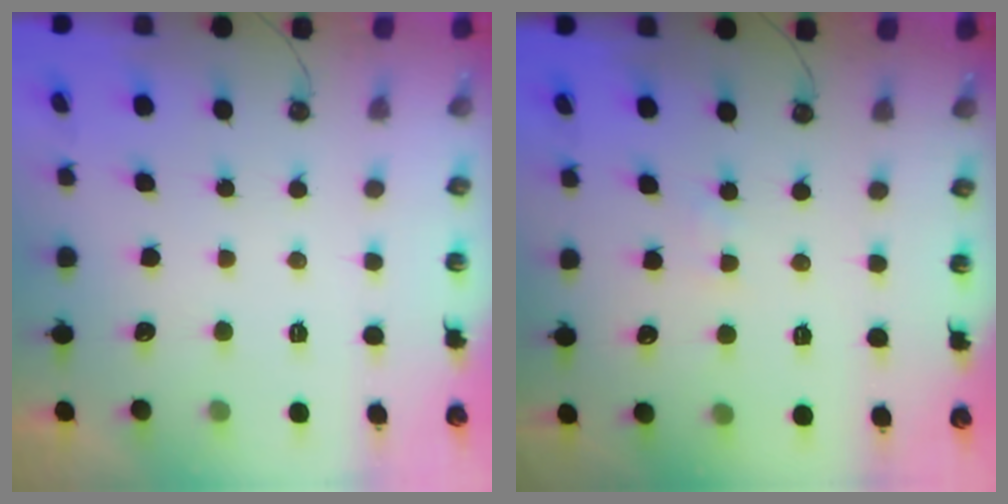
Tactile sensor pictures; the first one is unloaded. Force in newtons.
{"total": 3.0, "press": 2.9, "slide": 0.4}